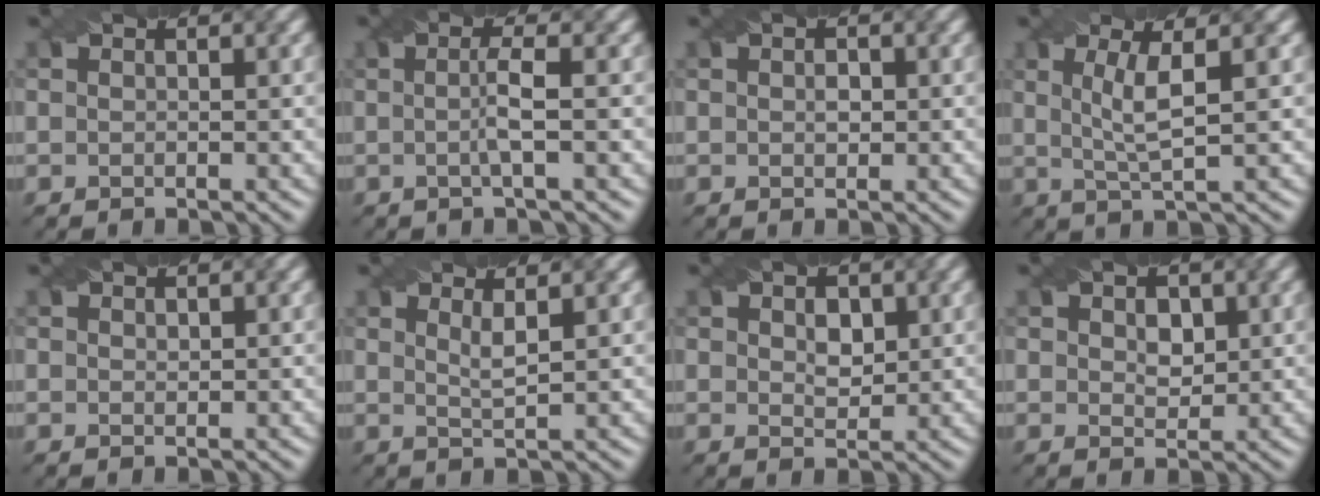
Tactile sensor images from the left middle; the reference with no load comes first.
{"total": 2.5, "force": [-0.1, 0.3, 2.5], "torque": [-0.049, -0.001, -0.005]}
{"total": 1.1, "force": [0.0, 0.7, 0.8], "torque": [-0.012, 0.001, 0.000]}
{"total": 3.7, "force": [0.8, 0.7, 3.5], "torque": [-0.074, 0.002, 0.019]}
{"total": 0.6, "force": [0.3, 0.4, 0.4], "torque": [-0.006, -0.002, 0.006]}
{"total": 1.7, "force": [0.7, 0.4, 1.5], "torque": [-0.025, -0.003, 0.011]}
{"total": 2.2, "force": [0.7, 1.4, 1.5], "torque": [-0.024, -0.006, 0.016]}
{"total": 2.3, "force": [0.7, 1.6, 1.5], "torque": [-0.024, -0.004, 0.014]}